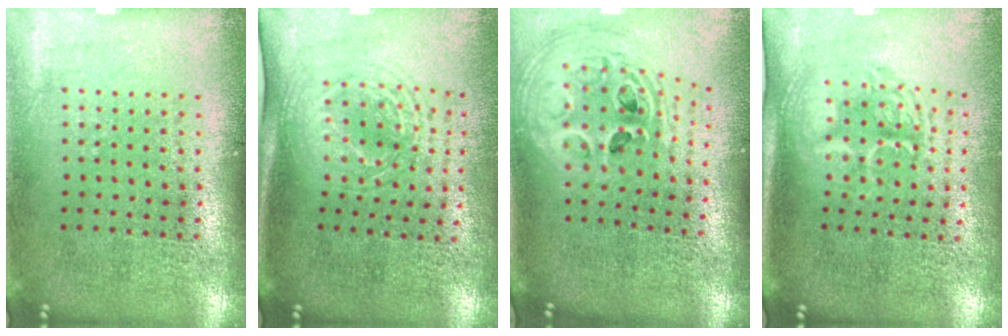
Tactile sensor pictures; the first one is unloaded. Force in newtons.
{"total": 1.7, "press": 1.3, "slide": 1.0}
{"total": 2.5, "press": 1.9, "slide": 1.6}
{"total": 1.7, "press": 1.4, "slide": 1.0}